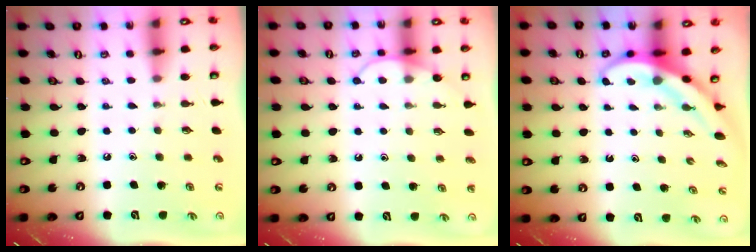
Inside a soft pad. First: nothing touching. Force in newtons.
{"total": 6.6, "press": 6.6, "slide": 0.6}
{"total": 4.0, "press": 3.9, "slide": 0.6}